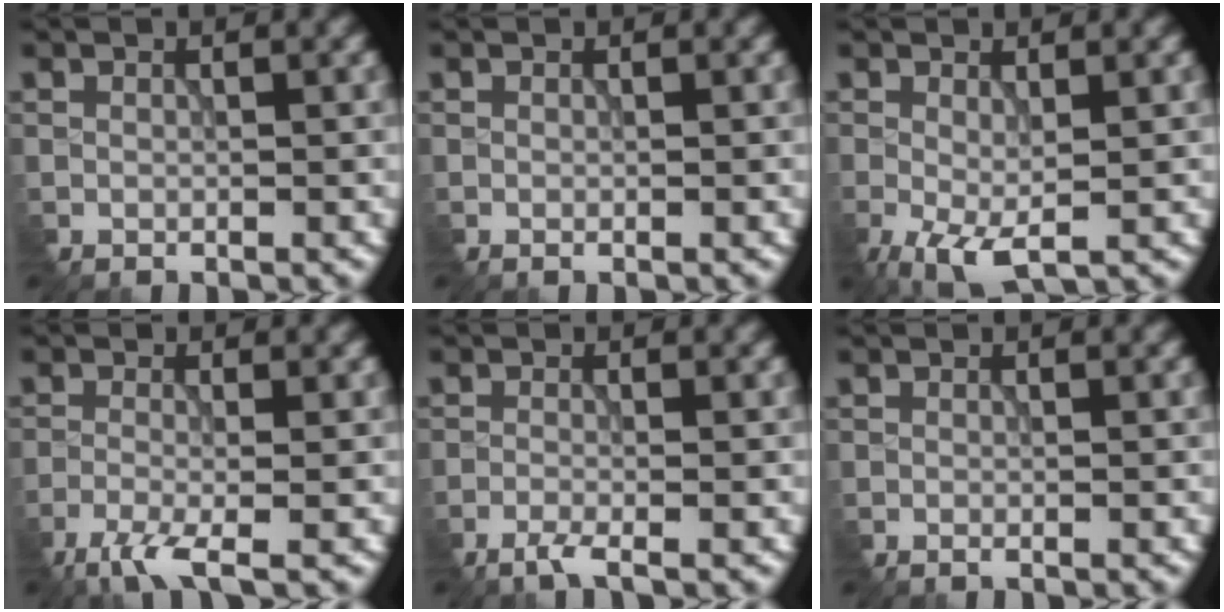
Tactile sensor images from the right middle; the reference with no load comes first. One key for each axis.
{"total": 0.0}
{"total": 3.9, "fx": -1.4, "fy": 1.7, "fz": 3.2, "tx": -0.078, "ty": -0.013, "tz": -0.021}
{"total": 4.0, "fx": -2.8, "fy": 0.7, "fz": 2.8, "tx": -0.065, "ty": -0.006, "tz": -0.058}
{"total": 2.2, "fx": -1.8, "fy": 0.1, "fz": 1.3, "tx": -0.036, "ty": -0.005, "tz": -0.040}
{"total": 0.5, "fx": -0.4, "fy": -0.1, "fz": 0.3, "tx": -0.009, "ty": -0.005, "tz": -0.008}